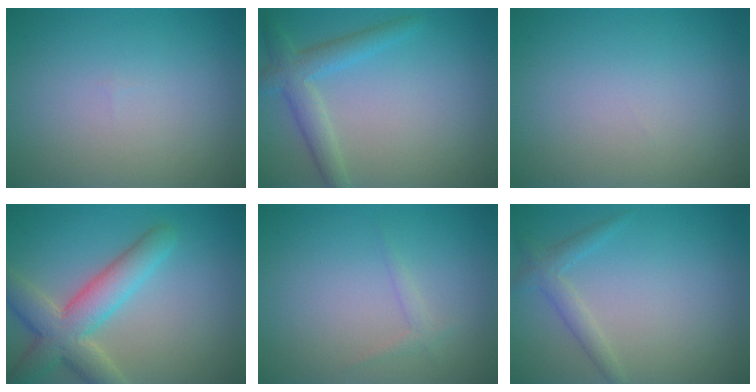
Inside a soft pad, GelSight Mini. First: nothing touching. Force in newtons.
{"total": 3.2, "press": 3.2, "slide": 0.1}
{"total": 0.0}
{"total": 6.1, "press": 6.1, "slide": 0.4}
{"total": 0.9, "press": 0.9, "slide": 0.1}
{"total": 1.9, "press": 1.9, "slide": 0.2}